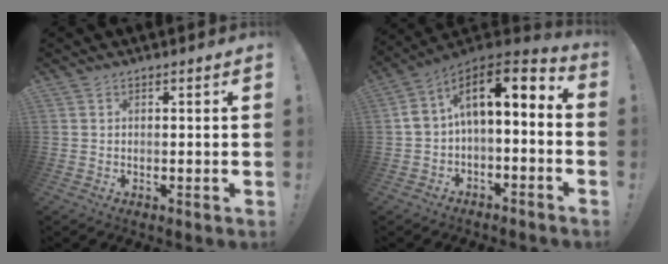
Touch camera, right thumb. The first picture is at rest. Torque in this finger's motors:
{"motor_torque": [0.55, 0.95, 0.38, 0.03, 0.25]}